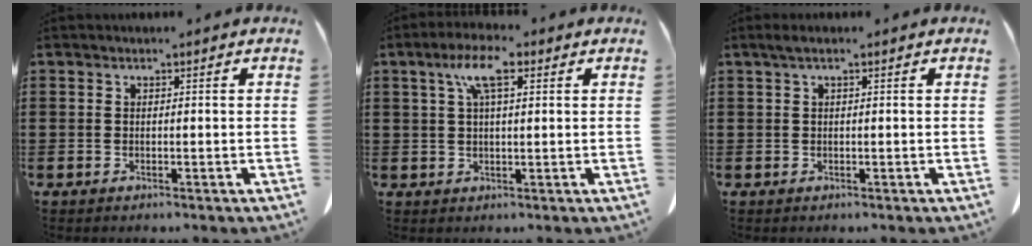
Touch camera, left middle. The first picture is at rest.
{"total": 6.1, "force": [2.6, 1.9, 5.2], "torque": [-0.109, 0.013, 0.042]}
{"total": 1.0, "force": [0.2, 0.1, 0.9], "torque": [-0.017, 0.001, 0.004]}